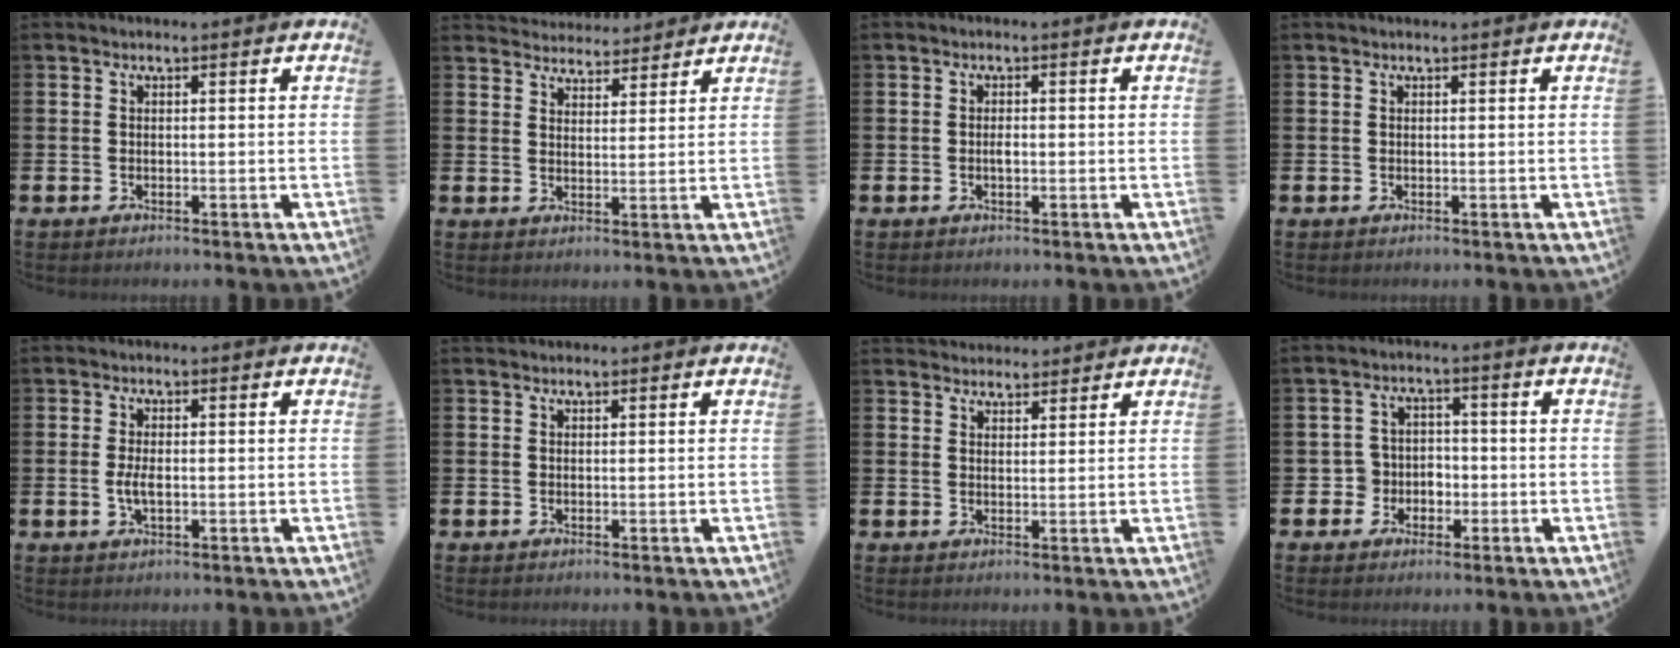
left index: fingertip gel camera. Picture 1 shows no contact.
{"total": 4.3, "force": [4.2, 0.8, -0.4], "torque": [-0.006, -0.025, 0.077]}
{"total": 1.1, "force": [-0.2, 0.5, 1.0], "torque": [-0.019, 0.000, -0.004]}
{"total": 0.0}
{"total": 2.6, "force": [-0.2, 1.1, 2.3], "torque": [-0.044, 0.001, -0.005]}
{"total": 0.7, "force": [0.6, 0.3, 0.0], "torque": [0.009, -0.001, 0.009]}
{"total": 2.8, "force": [2.7, 0.7, -0.3], "torque": [0.007, -0.013, 0.049]}
{"total": 4.0, "force": [-1.3, 3.8, 0.4], "torque": [-0.025, 0.007, -0.031]}